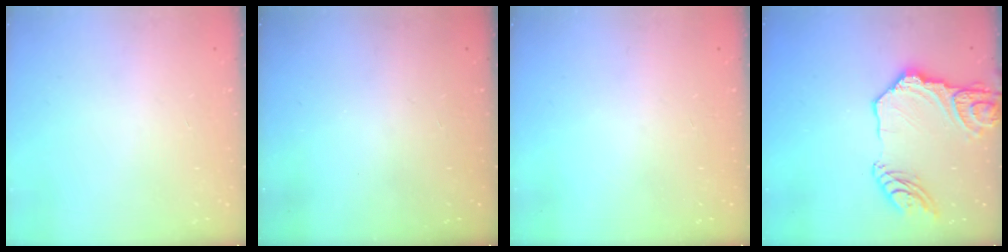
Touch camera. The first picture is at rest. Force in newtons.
{"total": 0.0}
{"total": 0.0}
{"total": 17.7, "press": 17.6, "slide": 2.1}